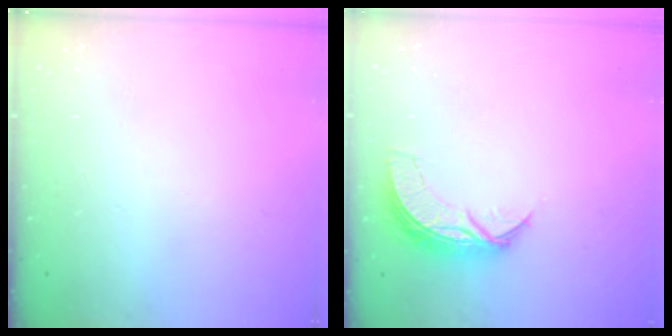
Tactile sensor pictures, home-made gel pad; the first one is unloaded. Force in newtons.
{"total": 7.7, "press": 7.7, "slide": 0.0}